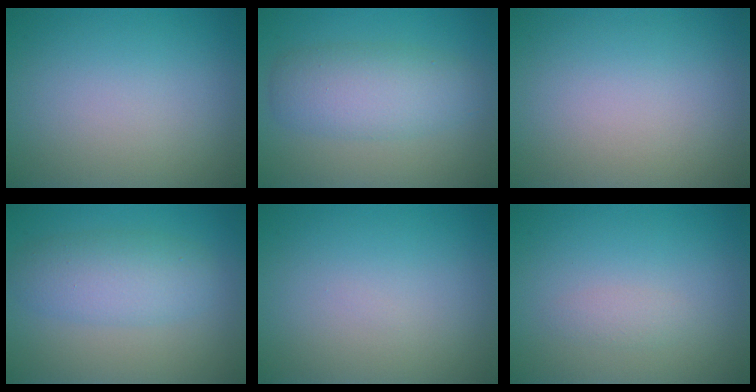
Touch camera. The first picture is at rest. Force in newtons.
{"total": 4.8, "press": 4.8, "slide": 0.1}
{"total": 0.0}
{"total": 4.2, "press": 4.2, "slide": 0.1}
{"total": 0.0}
{"total": 1.0, "press": 1.0, "slide": 0.0}